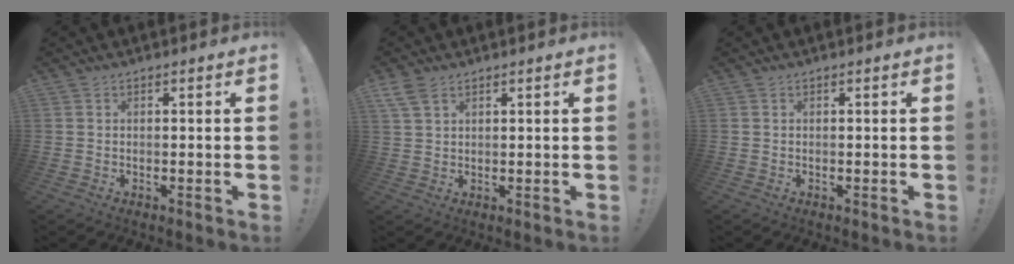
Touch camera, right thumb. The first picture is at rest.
{"total": 4.8, "force": [3.1, 2.6, 2.6], "torque": [-0.056, -0.006, 0.062]}
{"total": 0.0}